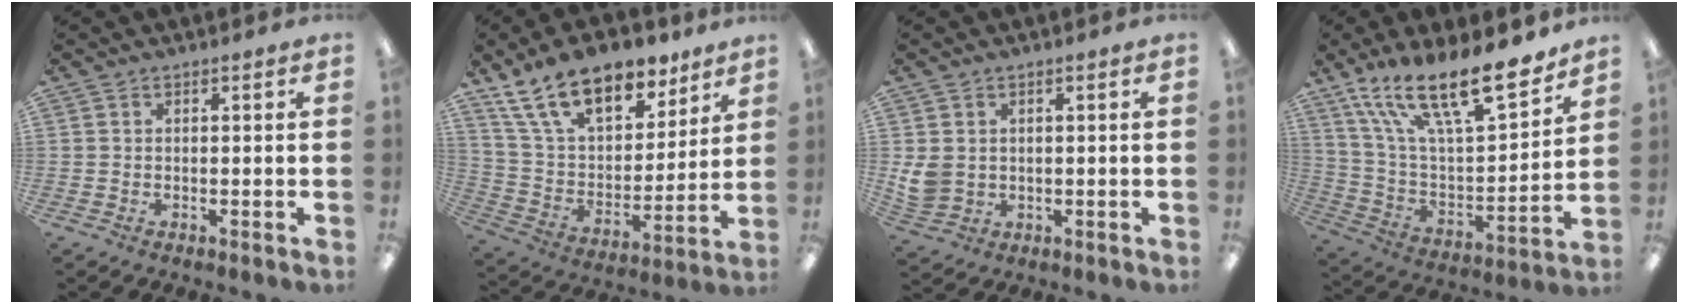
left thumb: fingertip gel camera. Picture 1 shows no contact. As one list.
[{"total": 19.7, "force": [13.5, 10.1, 10.1], "torque": [-0.177, -0.071, 0.245]}, {"total": 5.2, "force": [1.0, 4.4, 2.5], "torque": [-0.055, 0.002, 0.021]}, {"total": 22.5, "force": [16.6, 7.0, 13.5], "torque": [-0.237, -0.104, 0.286]}]